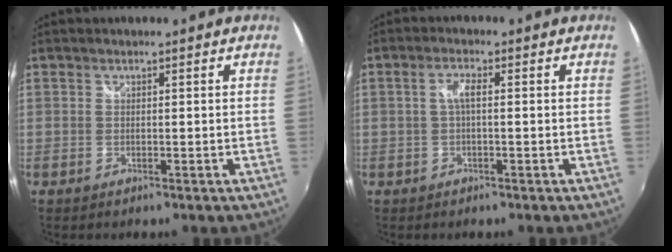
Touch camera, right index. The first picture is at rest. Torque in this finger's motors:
{"motor_torque": [0.24, -0.16, 0.17, 0.06]}